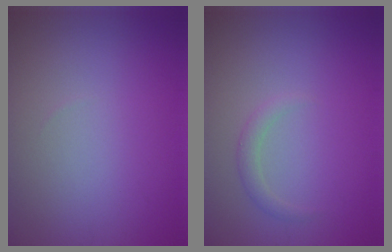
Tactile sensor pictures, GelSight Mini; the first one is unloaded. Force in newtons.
{"total": 1.2, "press": 1.2, "slide": 0.1}